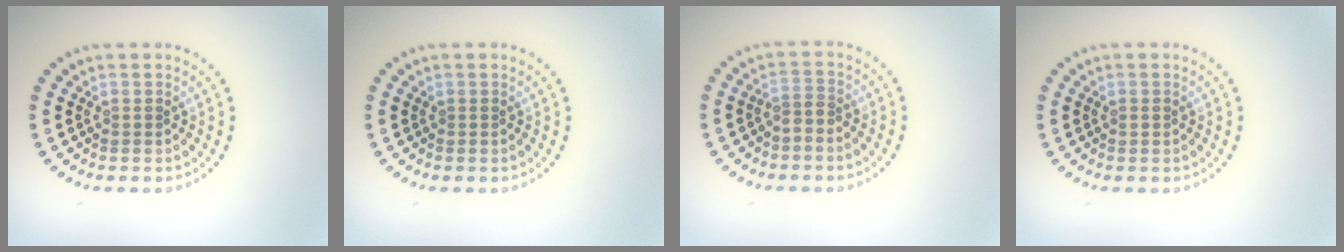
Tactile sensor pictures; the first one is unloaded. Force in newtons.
{"total": 0.0}
{"total": 1.0, "press": 0.6, "slide": 0.8}
{"total": 0.6, "press": 0.6, "slide": 0.1}